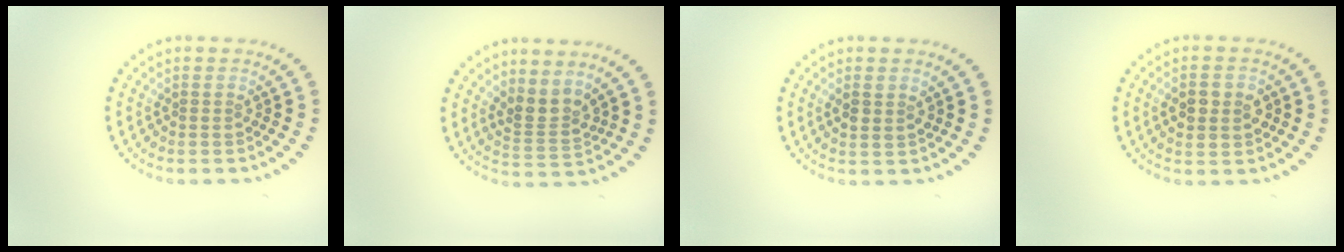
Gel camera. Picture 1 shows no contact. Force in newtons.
{"total": 2.6, "press": 1.9, "slide": 1.7}
{"total": 1.5, "press": 1.4, "slide": 0.6}
{"total": 3.8, "press": 3.8, "slide": 0.1}